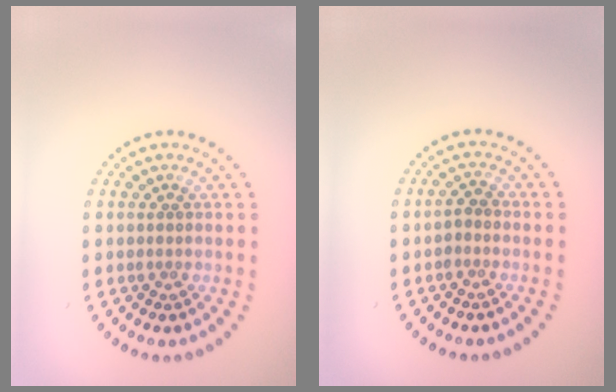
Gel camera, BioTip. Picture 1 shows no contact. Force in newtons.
{"total": 1.2, "press": 1.0, "slide": 0.6}